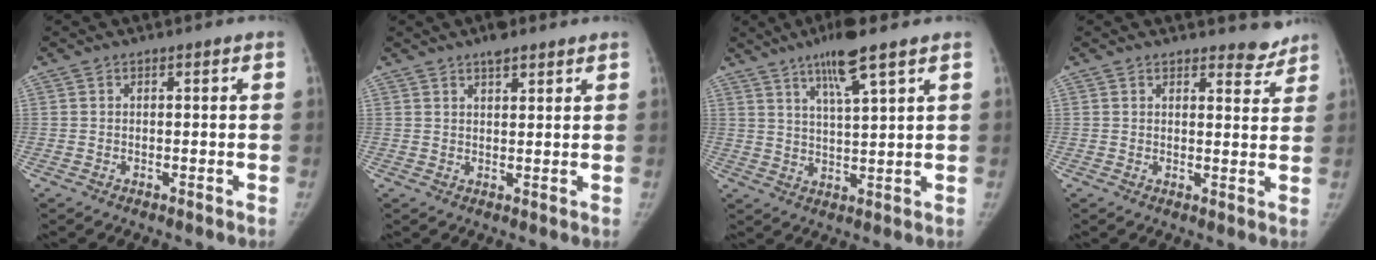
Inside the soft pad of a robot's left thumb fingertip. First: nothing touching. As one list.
[{"total": 3.9, "force": [2.9, 1.4, 2.1], "torque": [-0.025, -0.014, 0.045]}, {"total": 8.8, "force": [5.6, 0.8, 6.7], "torque": [-0.122, -0.026, 0.101]}, {"total": 4.8, "force": [4.4, 1.6, 1.1], "torque": [0.011, -0.031, 0.049]}]